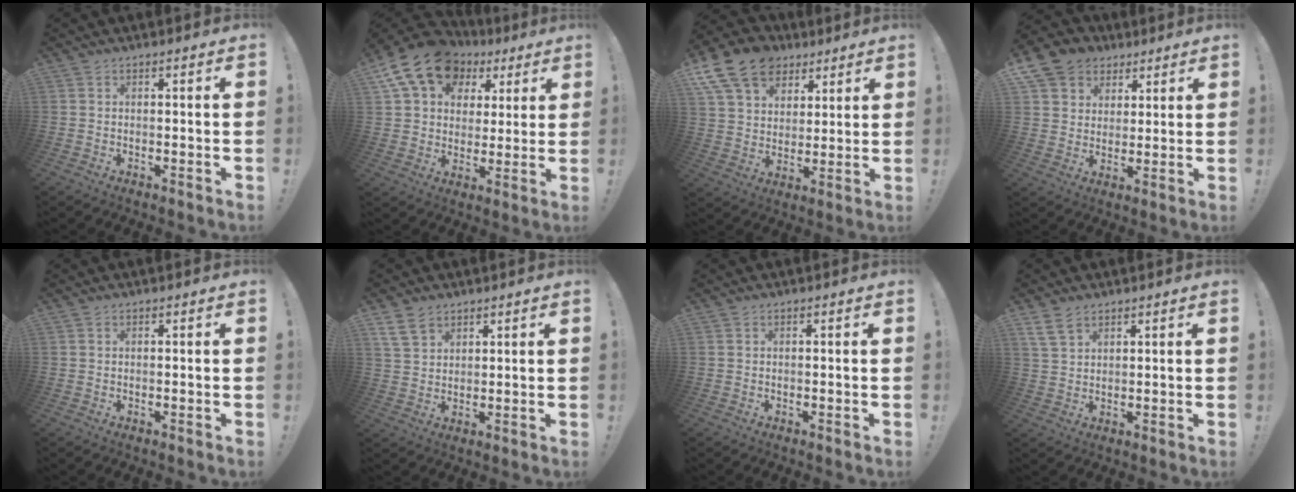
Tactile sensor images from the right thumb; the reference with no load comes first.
{"total": 17.5, "force": [9.1, 12.2, 8.6], "torque": [-0.148, -0.041, 0.174]}
{"total": 16.9, "force": [9.3, 11.9, 7.5], "torque": [-0.125, -0.046, 0.180]}
{"total": 10.5, "force": [5.1, 8.6, 3.1], "torque": [-0.051, -0.026, 0.105]}
{"total": 0.0}
{"total": 6.9, "force": [4.7, 4.2, 2.8], "torque": [-0.062, -0.013, 0.096]}
{"total": 0.0}
{"total": 5.7, "force": [3.9, 3.1, 2.8], "torque": [-0.056, -0.010, 0.078]}